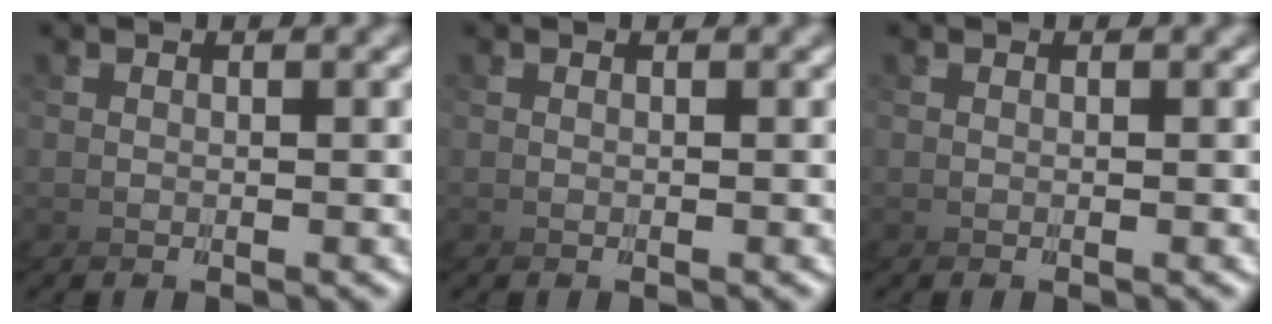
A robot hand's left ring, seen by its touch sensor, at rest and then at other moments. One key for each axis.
{"total": 0.0}
{"total": 0.0}